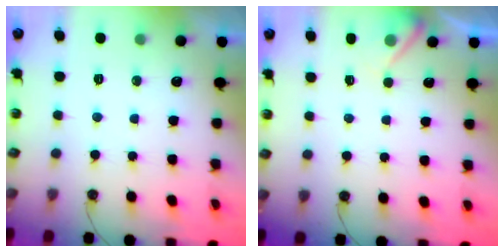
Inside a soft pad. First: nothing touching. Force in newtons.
{"total": 5.2, "press": 5.1, "slide": 0.8}